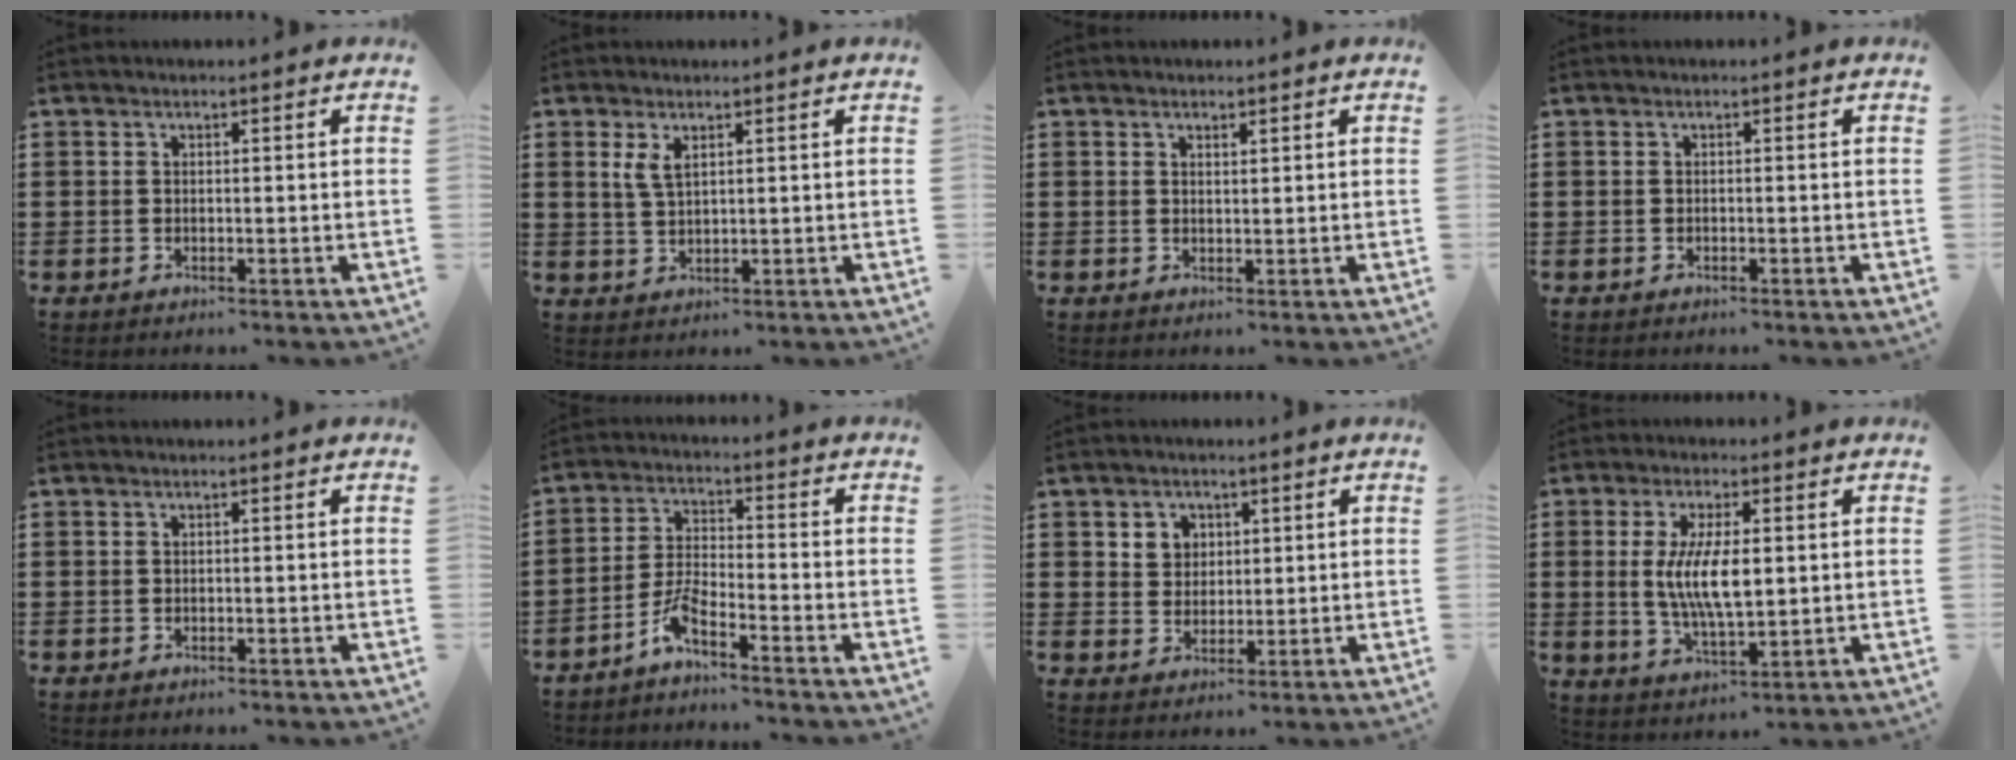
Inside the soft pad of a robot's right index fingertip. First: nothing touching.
{"total": 2.9, "force": [1.5, 1.2, 2.2], "torque": [-0.047, 0.005, 0.026]}
{"total": 1.2, "force": [1.1, 0.3, 0.3], "torque": [-0.005, 0.003, 0.021]}
{"total": 0.0}
{"total": 0.0}
{"total": 4.9, "force": [-4.0, 0.3, 2.9], "torque": [-0.086, -0.012, -0.085]}
{"total": 3.6, "force": [1.6, 3.1, 0.5], "torque": [-0.015, 0.010, 0.027]}
{"total": 8.6, "force": [0.7, 3.0, 8.1], "torque": [-0.166, 0.004, 0.010]}